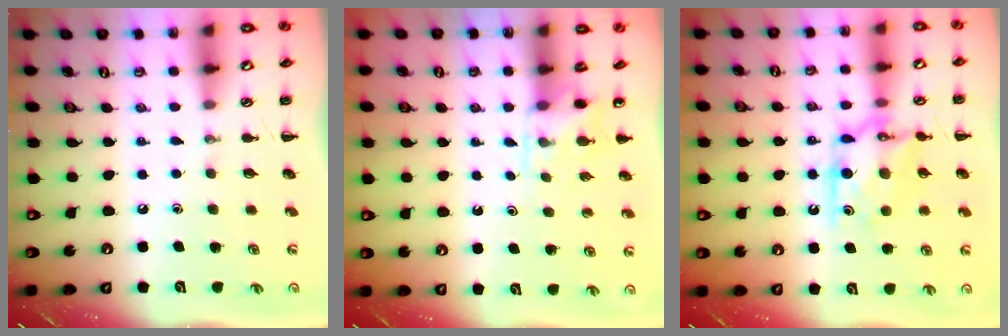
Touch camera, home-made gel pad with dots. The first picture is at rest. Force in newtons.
{"total": 4.2, "press": 3.9, "slide": 1.5}
{"total": 11.9, "press": 11.9, "slide": 0.5}